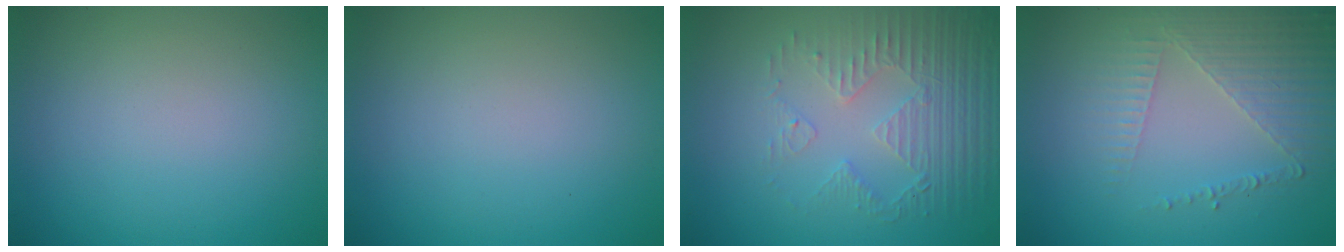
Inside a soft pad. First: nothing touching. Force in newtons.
{"total": 0.0}
{"total": 4.2, "press": 3.2, "slide": 2.6}
{"total": 4.4, "press": 2.9, "slide": 3.3}